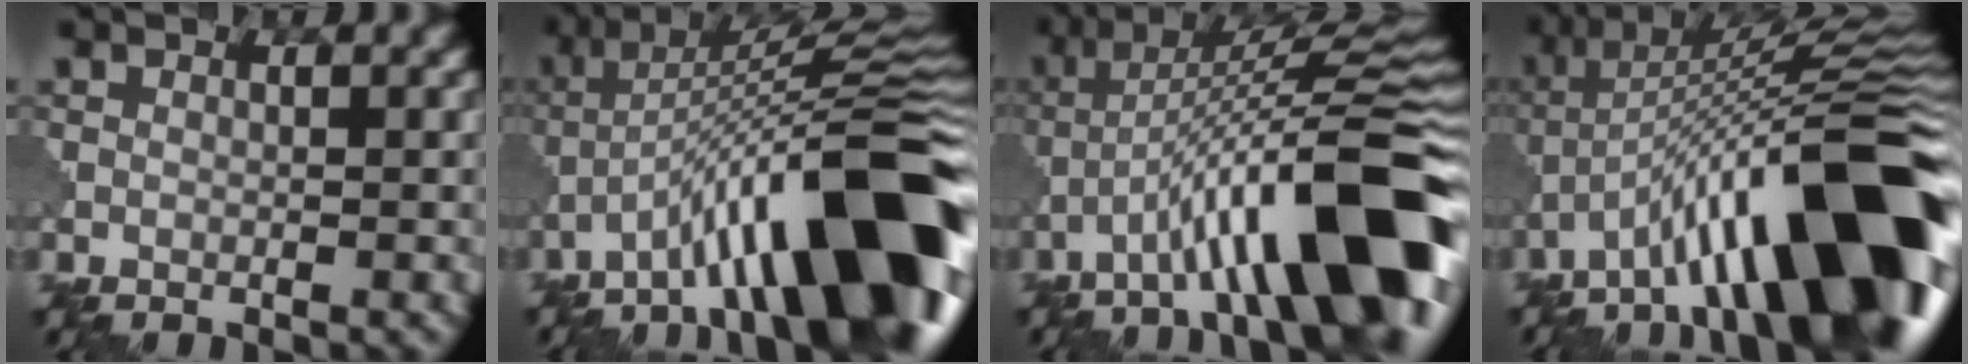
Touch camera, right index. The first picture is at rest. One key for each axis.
{"total": 15.3, "fx": -7.6, "fy": 3.4, "fz": 12.8, "tx": -0.191, "ty": 0.027, "tz": -0.121}
{"total": 14.3, "fx": -6.5, "fy": 3.1, "fz": 12.3, "tx": -0.188, "ty": 0.020, "tz": -0.099}
{"total": 16.7, "fx": -7.6, "fy": 4.3, "fz": 14.2, "tx": -0.188, "ty": 0.040, "tz": -0.129}